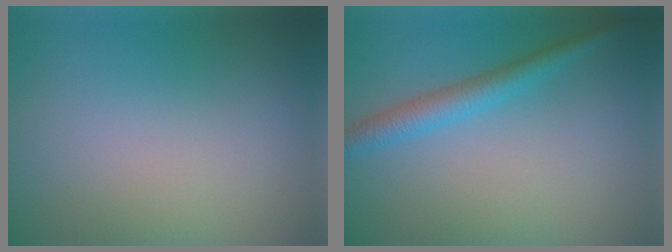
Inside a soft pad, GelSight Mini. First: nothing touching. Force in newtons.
{"total": 3.0, "press": 3.0, "slide": 0.1}